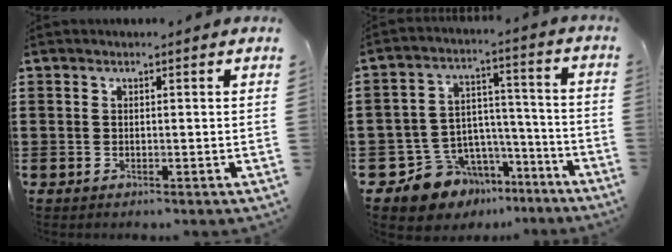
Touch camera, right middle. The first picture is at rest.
{"total": 9.0, "force": [-7.2, 5.4, 0.4], "torque": [-0.039, 0.016, -0.135]}